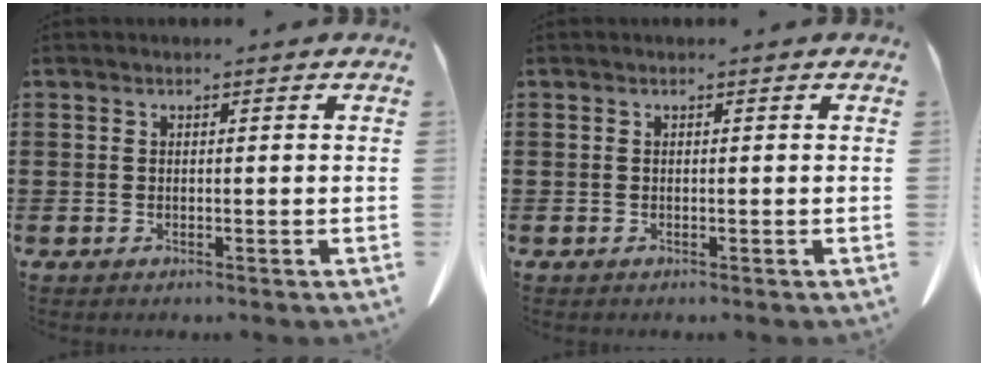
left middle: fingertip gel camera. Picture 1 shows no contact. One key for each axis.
{"total": 0.0}